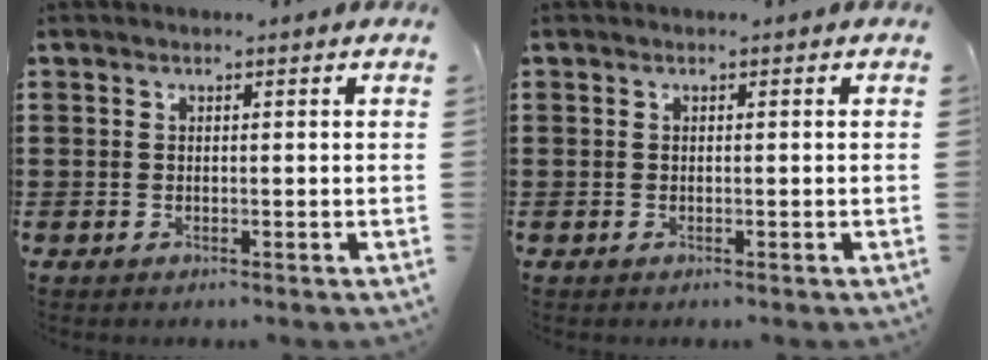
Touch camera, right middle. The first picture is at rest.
{"total": 0.0}